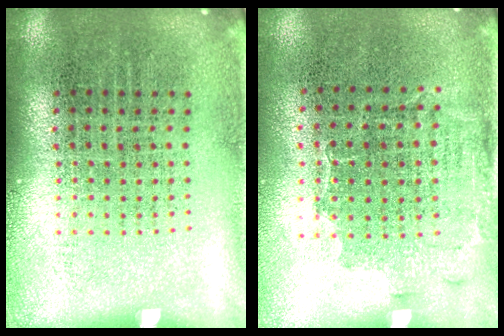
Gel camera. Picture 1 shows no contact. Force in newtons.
{"total": 1.6, "press": 1.3, "slide": 0.9}